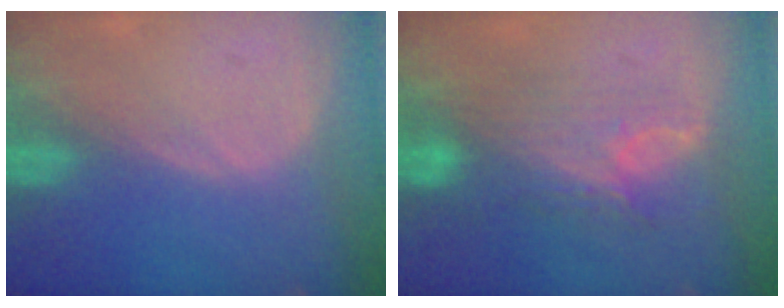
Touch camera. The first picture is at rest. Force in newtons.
{"total": 7.3, "press": 7.2, "slide": 1.3}